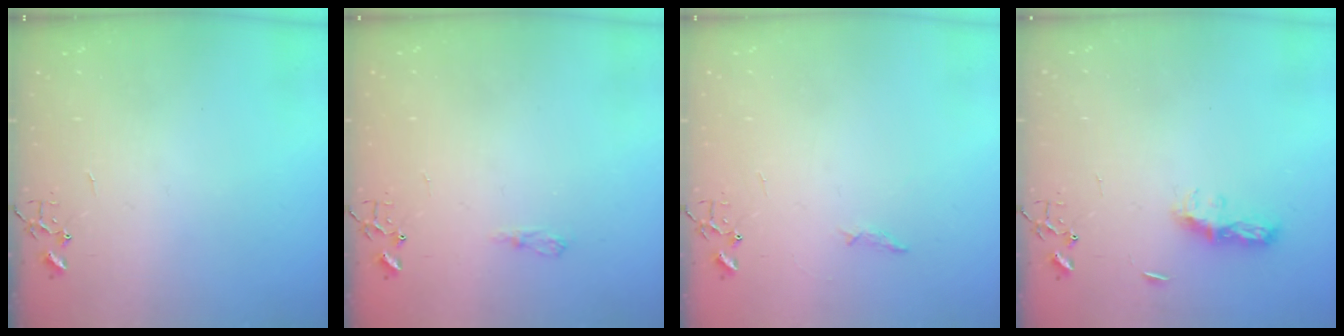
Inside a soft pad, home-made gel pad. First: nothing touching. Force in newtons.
{"total": 6.0, "press": 6.0, "slide": 0.7}
{"total": 4.4, "press": 4.4, "slide": 0.6}
{"total": 6.7, "press": 6.6, "slide": 0.7}